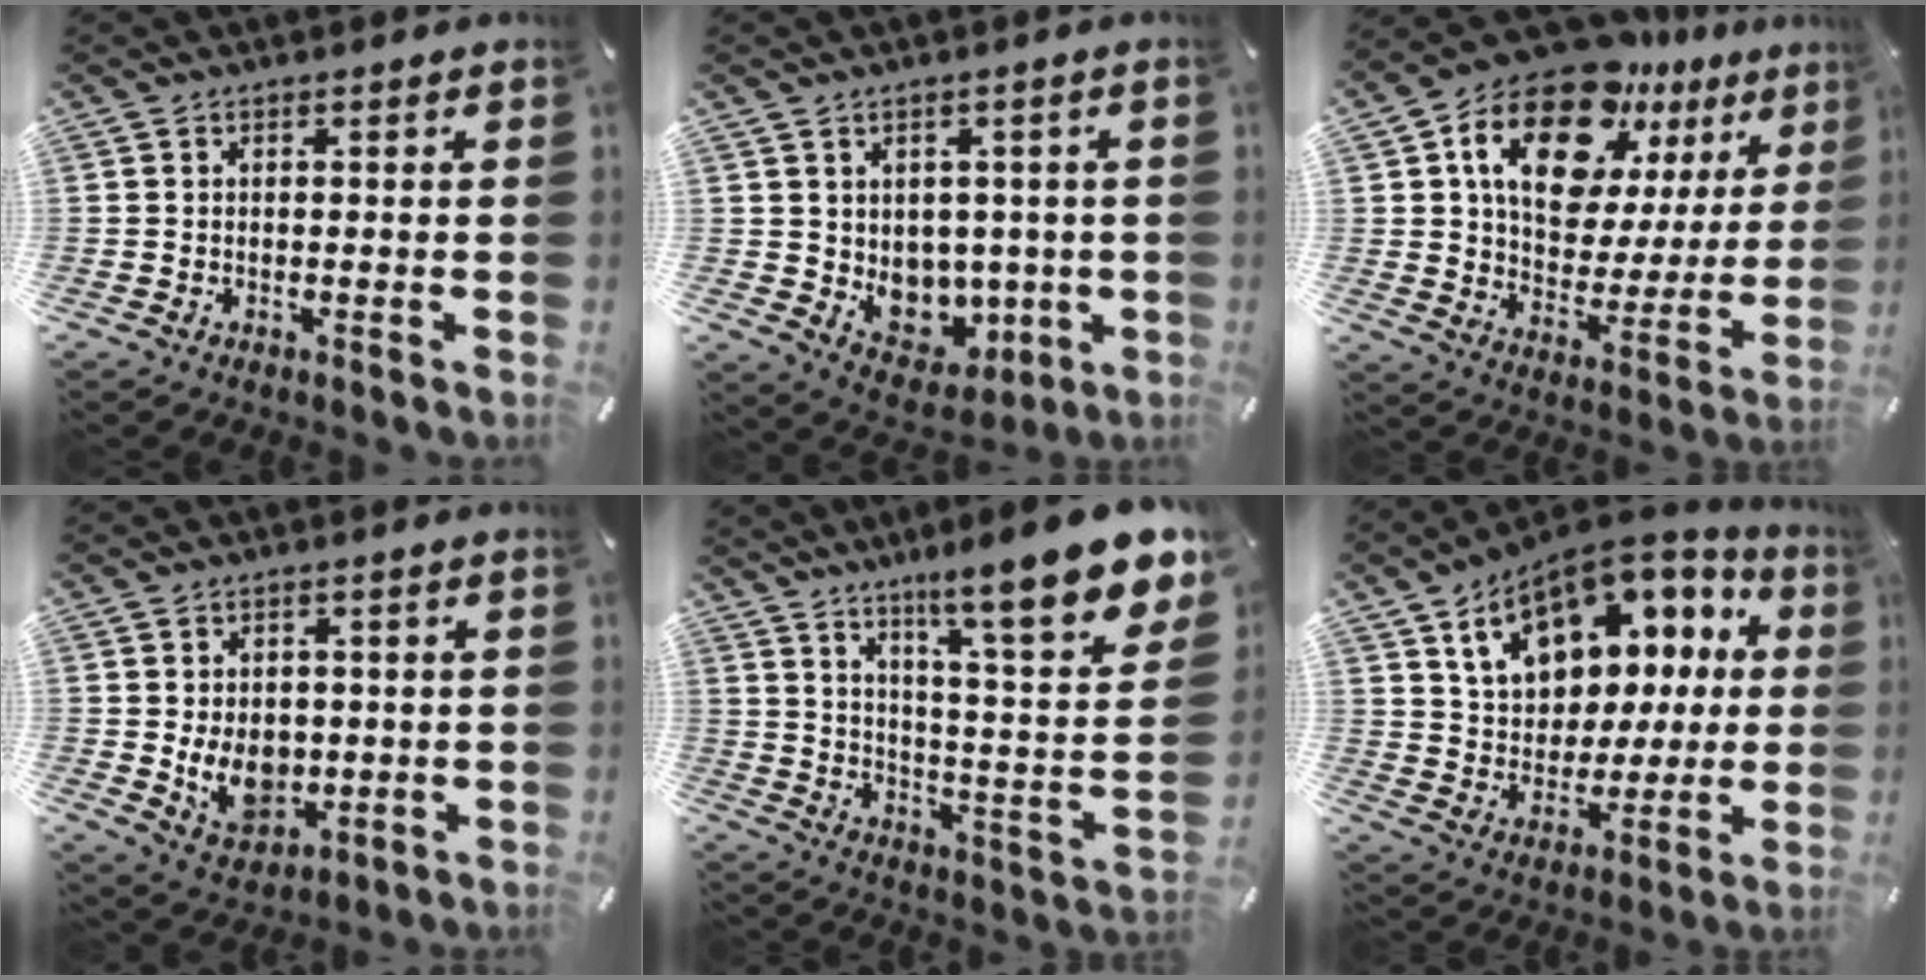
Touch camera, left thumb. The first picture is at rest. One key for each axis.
{"total": 7.5, "fx": 2.4, "fy": 6.9, "fz": 1.7, "tx": -0.018, "ty": -0.036, "tz": 0.059}
{"total": 19.4, "fx": 13.1, "fy": 10.6, "fz": 9.6, "tx": -0.166, "ty": -0.084, "tz": 0.229}
{"total": 8.5, "fx": -0.7, "fy": 6.9, "fz": 4.9, "tx": -0.092, "ty": 0.001, "tz": -0.009}
{"total": 16.5, "fx": 12.1, "fy": 2.8, "fz": 10.9, "tx": -0.159, "ty": -0.105, "tz": 0.189}
{"total": 15.0, "fx": 7.5, "fy": 10.6, "fz": 7.5, "tx": -0.117, "ty": -0.048, "tz": 0.137}